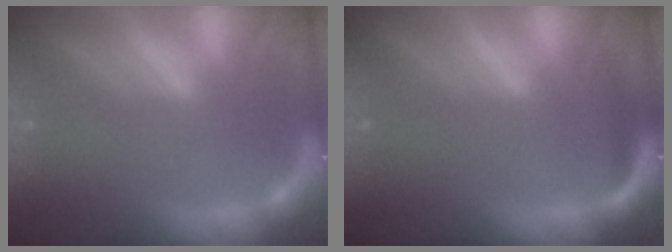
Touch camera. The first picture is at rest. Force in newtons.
{"total": 2.5}